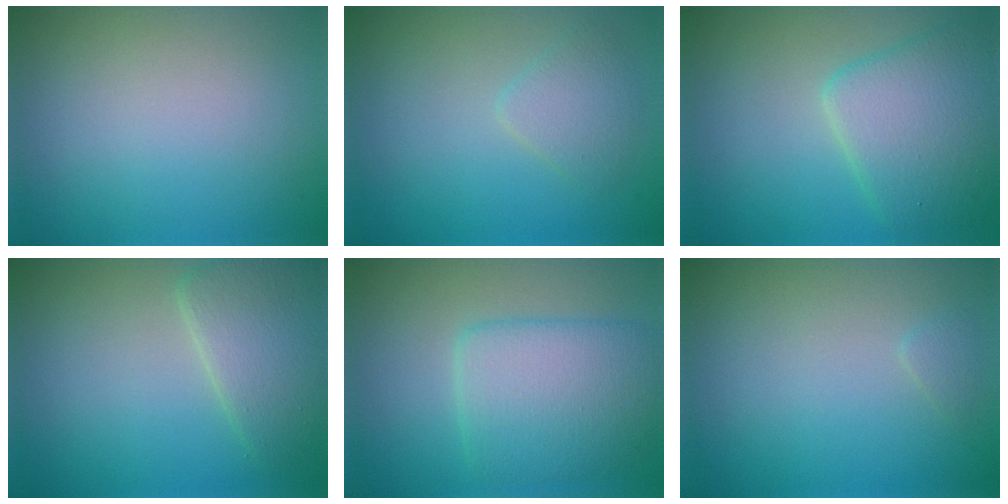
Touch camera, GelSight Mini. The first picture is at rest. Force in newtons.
{"total": 2.0, "press": 2.0, "slide": 0.1}
{"total": 5.9, "press": 5.9, "slide": 0.2}
{"total": 4.1, "press": 4.1, "slide": 0.2}
{"total": 5.7, "press": 5.7, "slide": 0.2}
{"total": 0.6, "press": 0.6, "slide": 0.0}